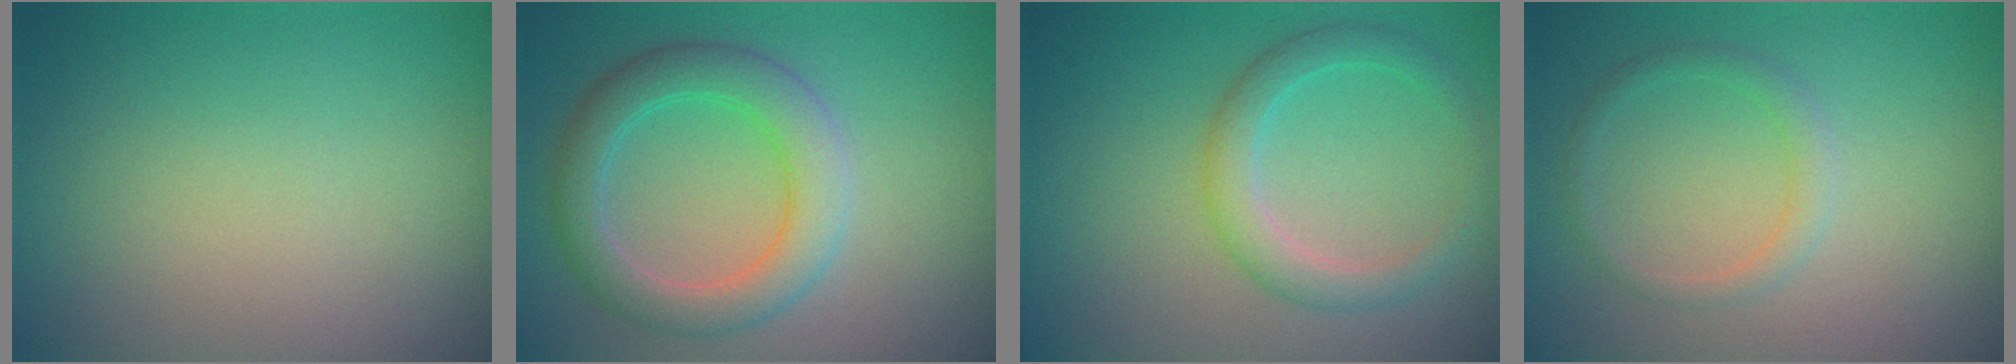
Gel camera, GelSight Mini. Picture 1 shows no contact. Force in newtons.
{"total": 4.4, "press": 4.4, "slide": 0.2}
{"total": 2.9, "press": 2.8, "slide": 0.2}
{"total": 1.4, "press": 1.4, "slide": 0.1}